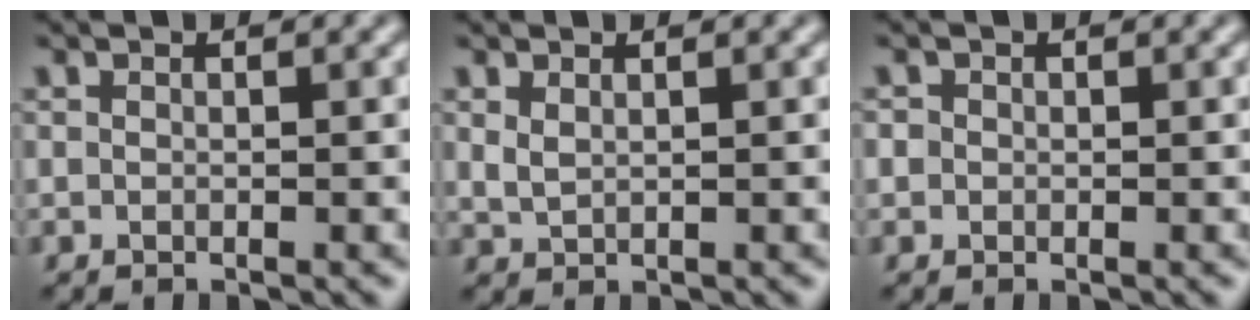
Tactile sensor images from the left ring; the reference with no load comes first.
{"total": 1.0, "force": [0.7, 0.5, 0.7], "torque": [-0.021, -0.002, 0.019]}
{"total": 0.8, "force": [0.0, 0.8, 0.1], "torque": [0.004, -0.004, -0.003]}